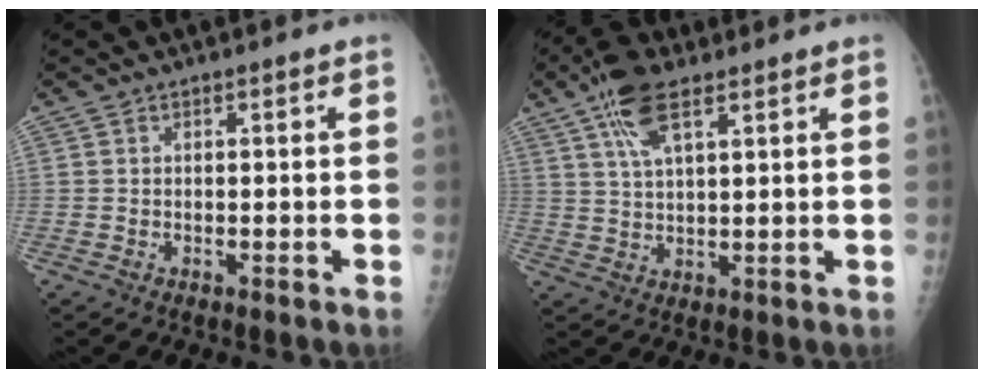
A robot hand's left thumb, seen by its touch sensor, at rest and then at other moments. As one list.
[{"total": 8.5, "force": [4.9, 3.3, 6.1], "torque": [-0.112, -0.006, 0.093]}]